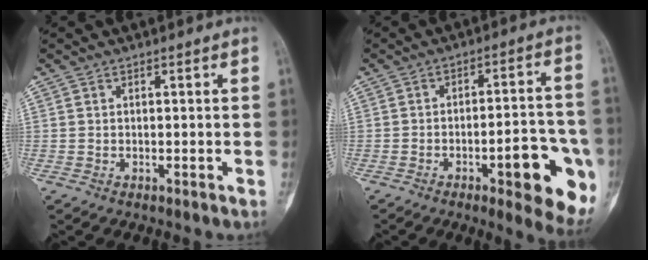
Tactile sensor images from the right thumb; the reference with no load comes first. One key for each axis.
{"total": 15.4, "fx": -5.7, "fy": 4.6, "fz": 13.5, "tx": -0.139, "ty": 0.025, "tz": -0.066}